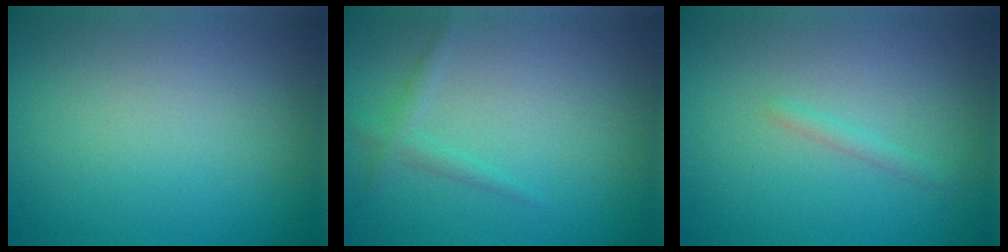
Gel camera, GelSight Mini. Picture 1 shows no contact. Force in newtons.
{"total": 1.2, "press": 1.2, "slide": 0.0}
{"total": 0.7, "press": 0.7, "slide": 0.0}